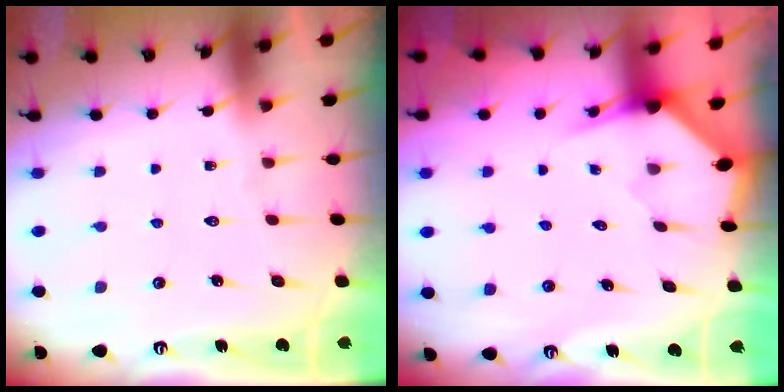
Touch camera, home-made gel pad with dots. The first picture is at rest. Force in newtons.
{"total": 2.7, "press": 2.7, "slide": 0.2}